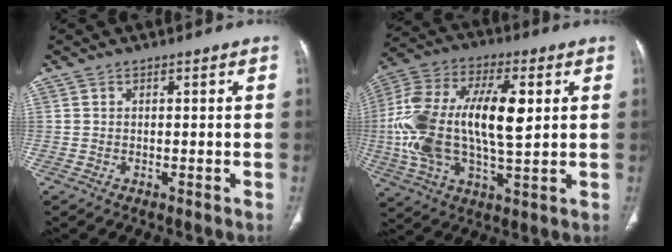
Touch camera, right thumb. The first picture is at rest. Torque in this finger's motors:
{"motor_torque": [2.37, 2.64, 2.17, 0.48, 0.30]}